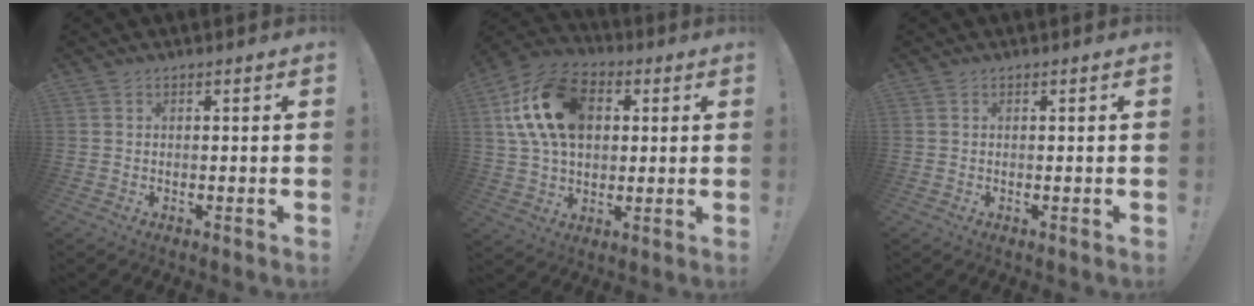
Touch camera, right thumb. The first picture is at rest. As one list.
[{"total": 19.4, "force": [5.0, 13.2, 13.4], "torque": [-0.235, -0.003, 0.093]}, {"total": 0.0}]